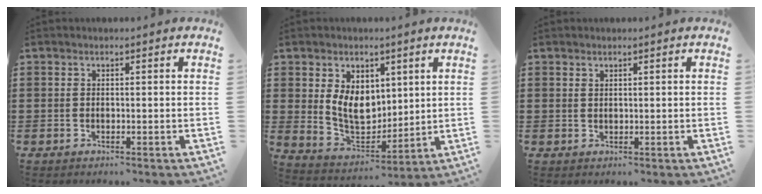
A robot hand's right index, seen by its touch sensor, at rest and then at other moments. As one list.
[{"total": 7.8, "force": [2.4, 5.7, 4.6], "torque": [-0.097, 0.001, 0.045]}, {"total": 0.8, "force": [0.7, 0.4, 0.2], "torque": [-0.005, 0.001, 0.014]}]